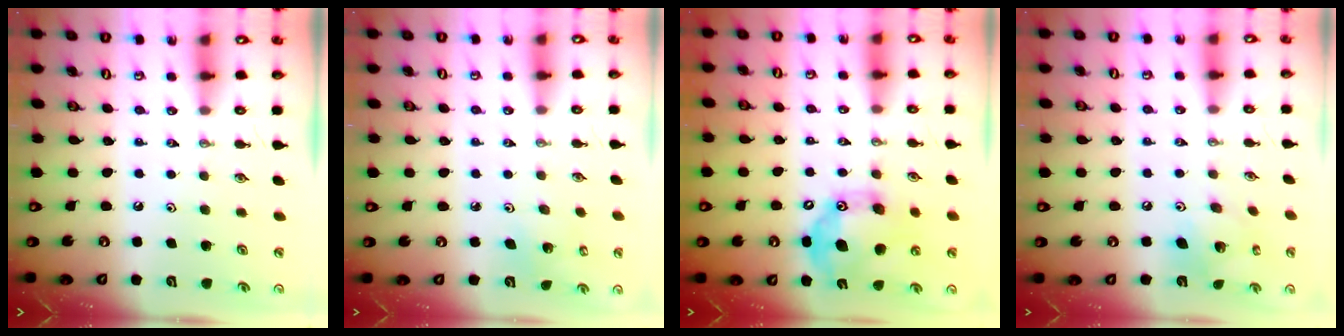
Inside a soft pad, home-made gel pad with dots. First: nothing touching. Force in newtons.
{"total": 2.9, "press": 2.9, "slide": 0.2}
{"total": 17.5, "press": 17.5, "slide": 0.4}
{"total": 10.4, "press": 10.3, "slide": 0.9}